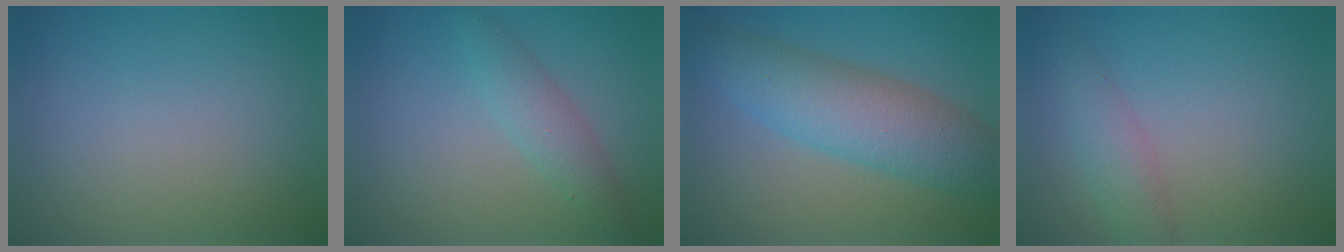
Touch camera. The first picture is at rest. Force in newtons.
{"total": 2.4, "press": 2.4, "slide": 0.1}
{"total": 6.9, "press": 6.9, "slide": 0.1}
{"total": 2.5, "press": 2.5, "slide": 0.1}